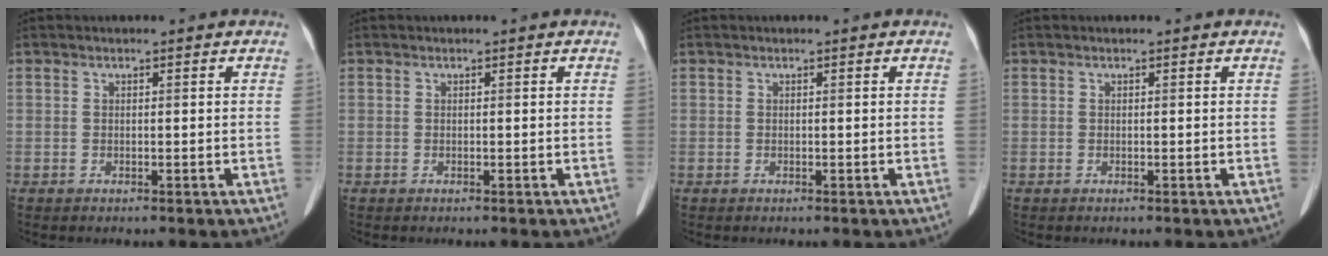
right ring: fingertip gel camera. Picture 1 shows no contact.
{"total": 0.0}
{"total": 0.0}
{"total": 0.0}